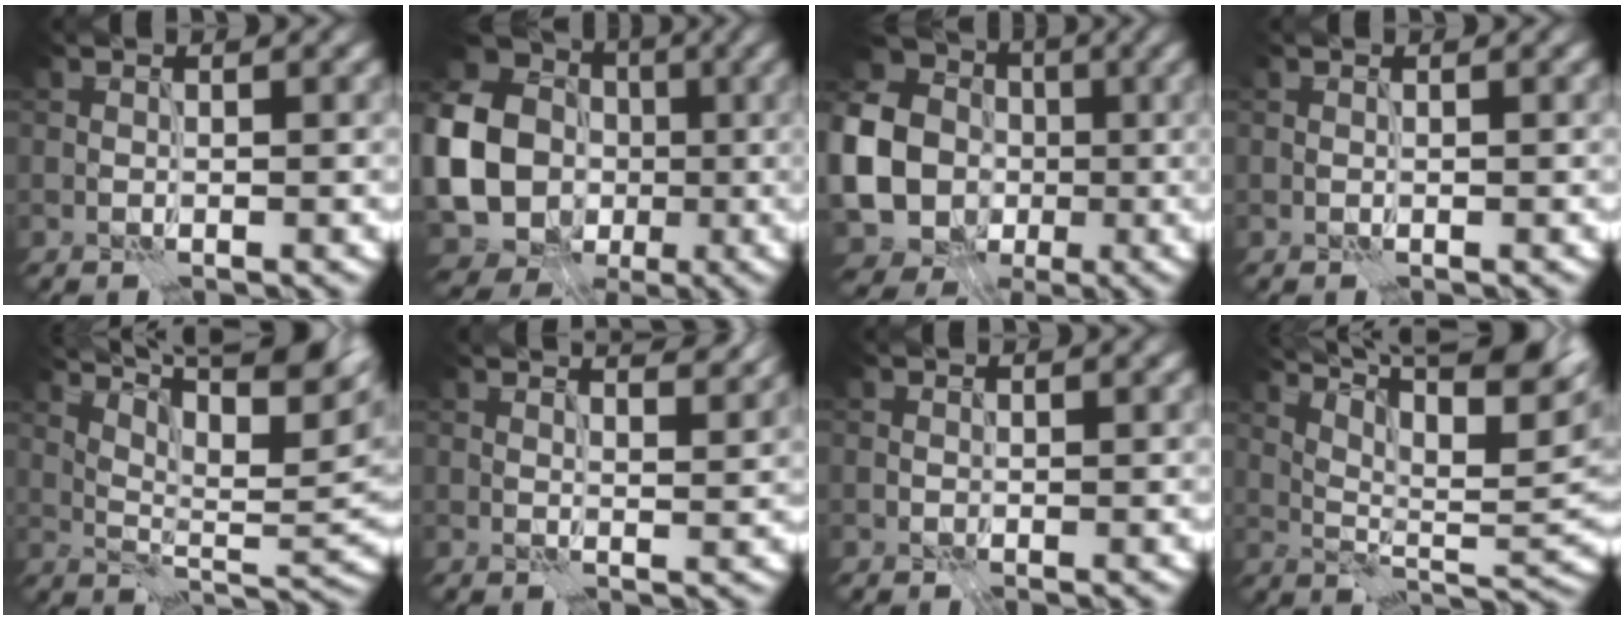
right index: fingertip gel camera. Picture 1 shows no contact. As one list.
[{"total": 20.8, "force": [-0.6, 19.2, 7.9], "torque": [-0.214, 0.003, -0.051]}, {"total": 18.4, "force": [-1.2, 16.8, 7.4], "torque": [-0.206, -0.003, -0.058]}, {"total": 0.0}, {"total": 11.9, "force": [6.7, 3.6, 9.2], "torque": [-0.151, 0.017, 0.095]}, {"total": 5.8, "force": [4.5, 1.9, 3.1], "torque": [-0.024, 0.027, 0.034]}, {"total": 0.0}, {"total": 12.7, "force": [7.2, 3.8, 9.8], "torque": [-0.158, 0.019, 0.101]}]